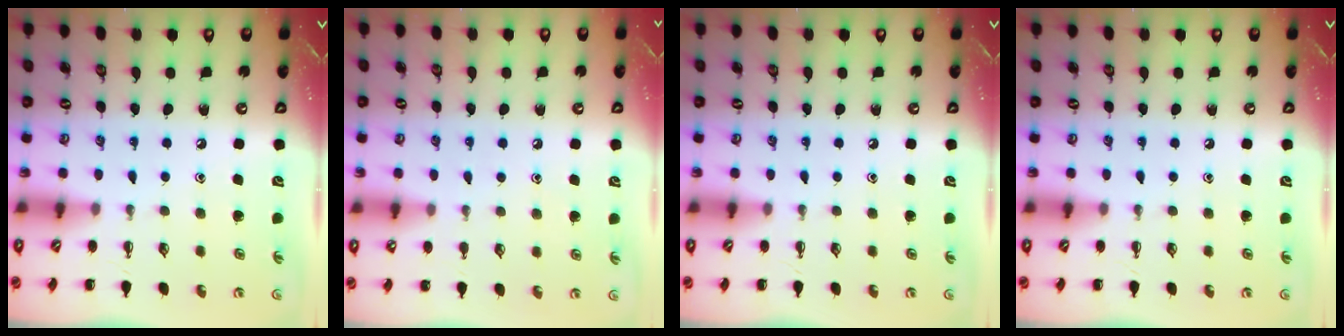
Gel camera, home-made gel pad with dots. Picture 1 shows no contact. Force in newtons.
{"total": 6.2, "press": 5.9, "slide": 2.0}
{"total": 0.0}
{"total": 0.0}